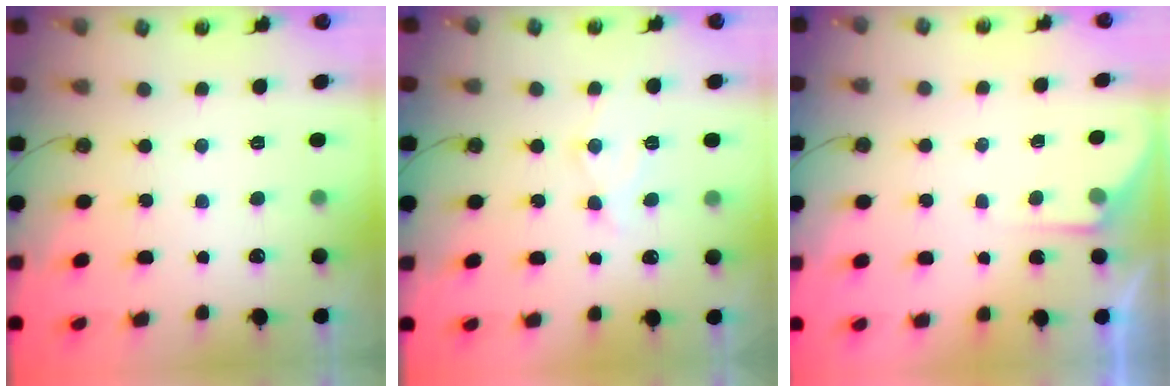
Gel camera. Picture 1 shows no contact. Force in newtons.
{"total": 9.5, "press": 9.5, "slide": 0.7}
{"total": 4.5, "press": 4.5, "slide": 0.5}